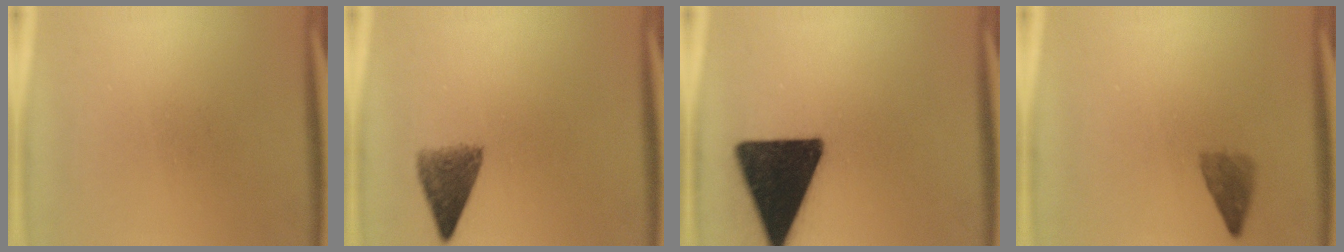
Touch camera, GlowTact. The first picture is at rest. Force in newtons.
{"total": 5.4}
{"total": 18.7}
{"total": 2.4}